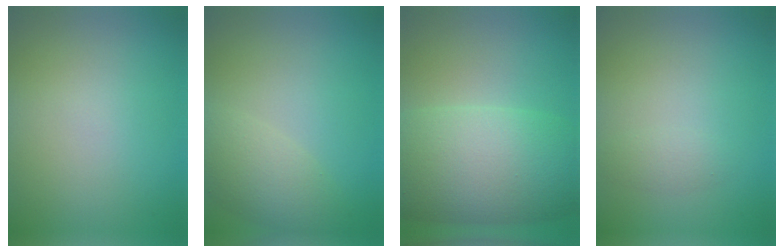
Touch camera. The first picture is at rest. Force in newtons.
{"total": 3.8, "press": 3.8, "slide": 0.4}
{"total": 11.7, "press": 11.7, "slide": 0.1}
{"total": 1.0, "press": 1.0, "slide": 0.0}